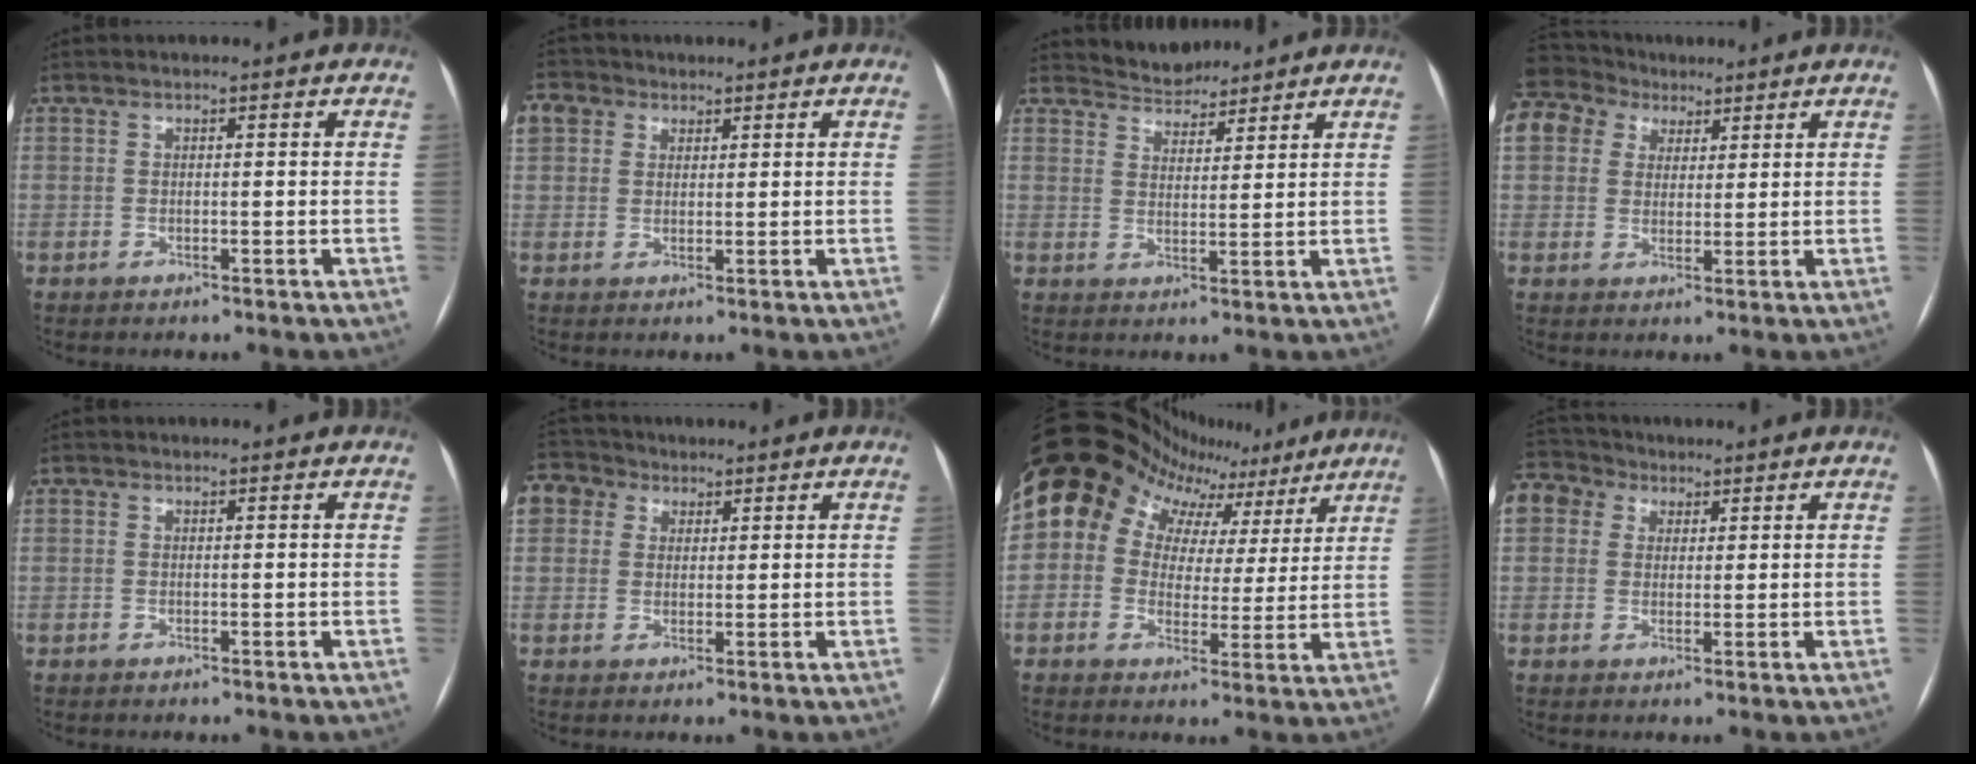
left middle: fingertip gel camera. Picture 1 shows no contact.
{"total": 9.2, "force": [4.7, 6.9, 3.9], "torque": [-0.112, 0.038, 0.091]}
{"total": 4.9, "force": [4.7, 1.4, -0.2], "torque": [0.000, 0.012, 0.081]}
{"total": 16.8, "force": [9.5, 12.2, 6.6], "torque": [-0.207, 0.085, 0.182]}
{"total": 0.0}
{"total": 9.1, "force": [4.6, 7.1, 3.2], "torque": [-0.088, 0.043, 0.088]}
{"total": 20.4, "force": [11.3, 14.2, 9.2], "torque": [-0.178, 0.090, 0.161]}
{"total": 11.9, "force": [6.2, 9.0, 4.6], "torque": [-0.136, 0.059, 0.116]}